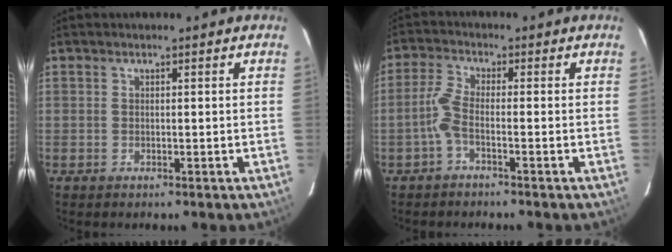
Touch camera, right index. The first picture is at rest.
{"total": 3.4, "force": [-1.7, 0.4, 2.9], "torque": [-0.075, 0.006, -0.036]}